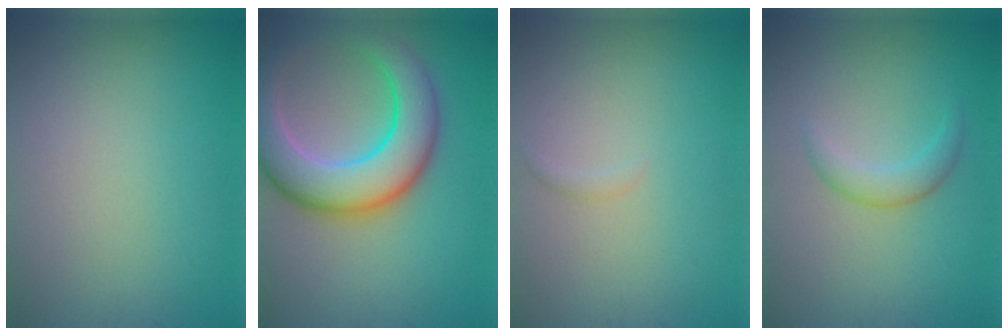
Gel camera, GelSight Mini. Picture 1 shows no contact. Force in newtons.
{"total": 9.5, "press": 9.4, "slide": 0.3}
{"total": 0.6, "press": 0.6, "slide": 0.1}
{"total": 2.2, "press": 2.2, "slide": 0.1}